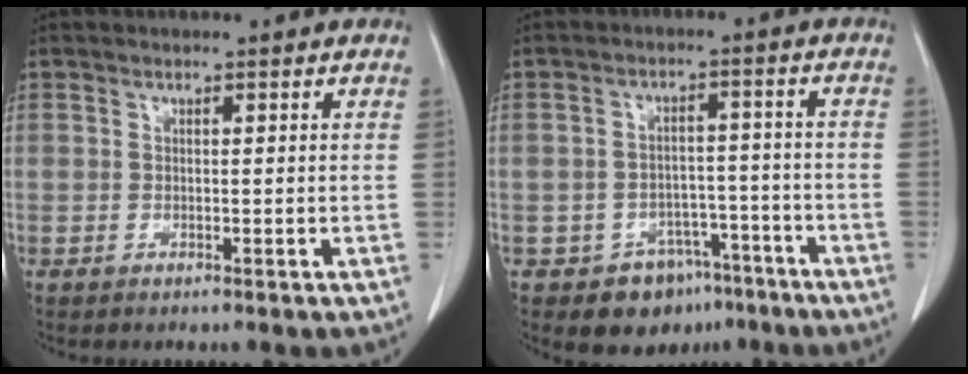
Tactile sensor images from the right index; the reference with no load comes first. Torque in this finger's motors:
{"motor_torque": [-0.02, -0.06, -0.06, -0.04]}